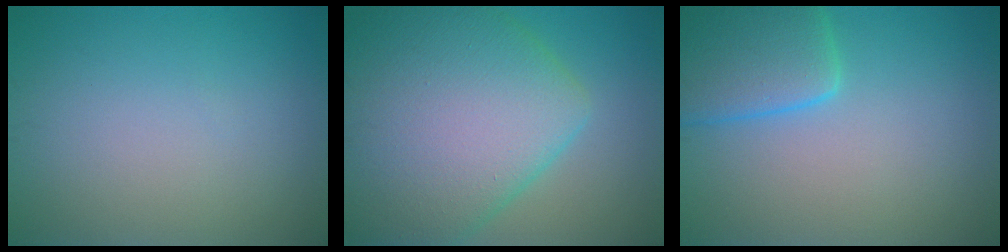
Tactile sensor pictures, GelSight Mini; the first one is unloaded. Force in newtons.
{"total": 13.6, "press": 13.6, "slide": 0.5}
{"total": 5.6, "press": 5.6, "slide": 0.4}